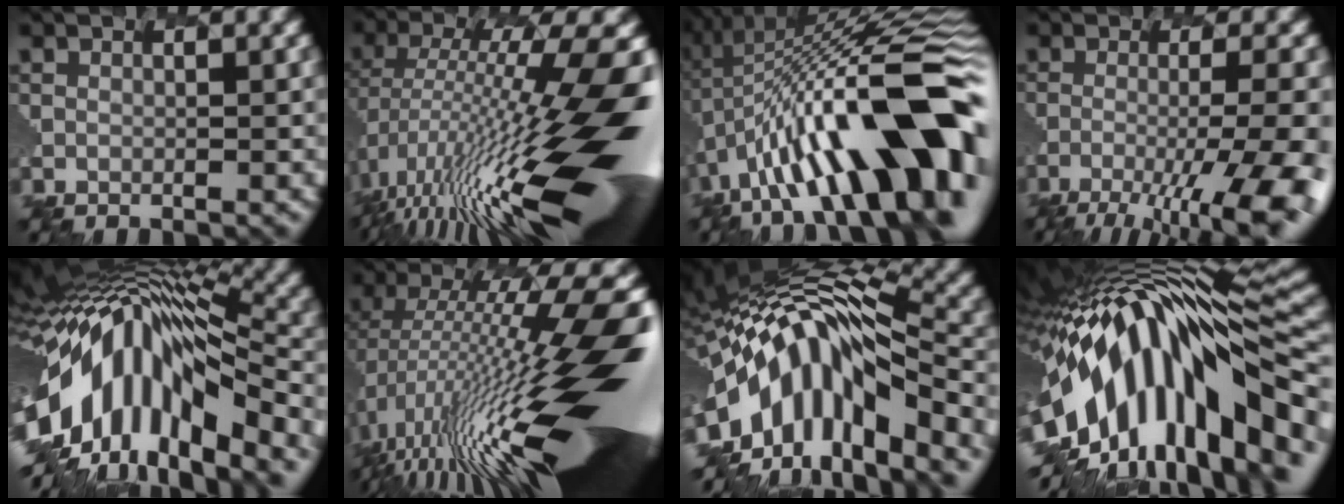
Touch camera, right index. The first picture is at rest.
{"total": 14.6, "force": [-2.7, 3.2, 14.0], "torque": [-0.264, 0.020, -0.052]}
{"total": 15.0, "force": [-2.4, 5.3, 13.8], "torque": [-0.218, 0.047, -0.054]}
{"total": 9.4, "force": [-5.7, 1.7, 7.3], "torque": [-0.127, -0.009, -0.086]}
{"total": 12.8, "force": [-4.0, 5.7, 10.7], "torque": [-0.202, 0.020, -0.086]}
{"total": 16.5, "force": [-1.9, 3.0, 16.1], "torque": [-0.286, 0.024, -0.049]}
{"total": 9.6, "force": [-5.1, 3.7, 7.2], "torque": [-0.133, 0.006, -0.087]}
{"total": 13.2, "force": [-4.8, 6.8, 10.3], "torque": [-0.178, 0.026, -0.095]}